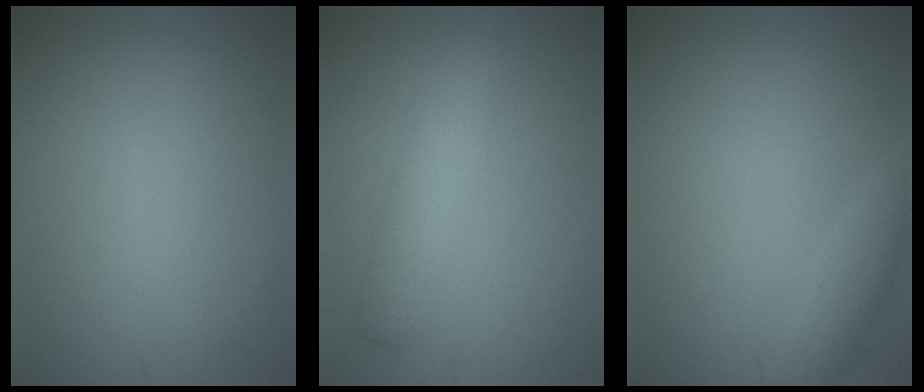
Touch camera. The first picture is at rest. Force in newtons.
{"total": 3.7, "press": 3.7, "slide": 0.1}
{"total": 2.1, "press": 2.1, "slide": 0.2}